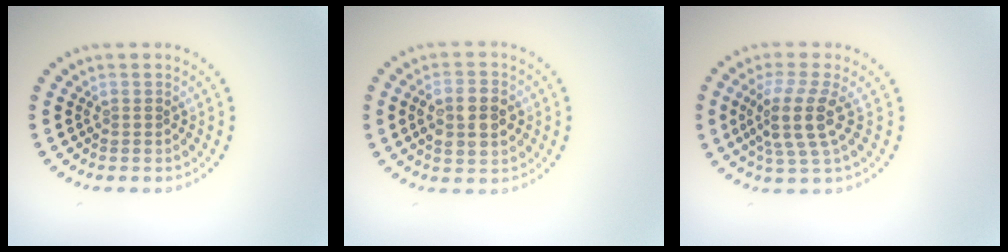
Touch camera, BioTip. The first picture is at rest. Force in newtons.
{"total": 4.3, "press": 4.3, "slide": 0.4}
{"total": 4.1, "press": 3.2, "slide": 2.5}